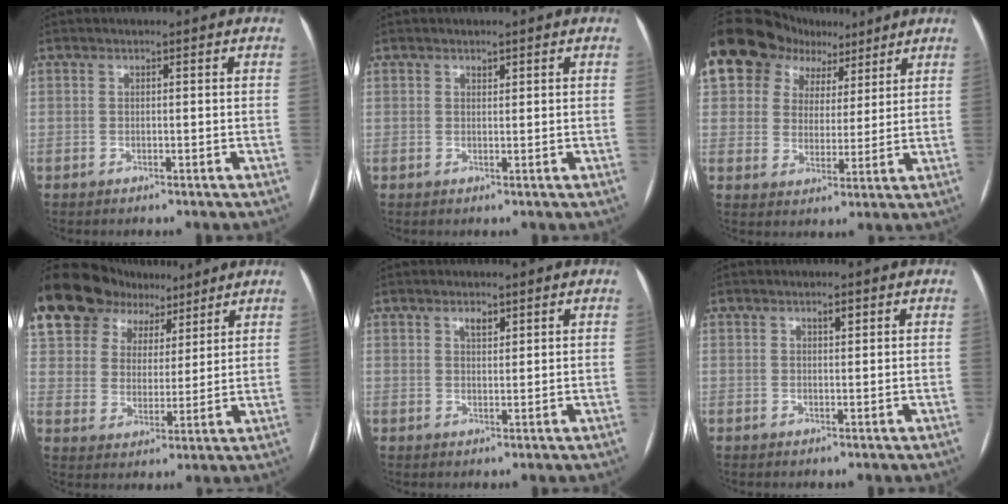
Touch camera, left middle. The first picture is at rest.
{"total": 0.7, "force": [0.5, 0.3, 0.3], "torque": [-0.007, -0.001, 0.009]}
{"total": 16.8, "force": [10.2, 11.7, 6.3], "torque": [-0.134, 0.069, 0.177]}
{"total": 20.7, "force": [14.3, 12.6, 8.0], "torque": [-0.196, 0.066, 0.256]}
{"total": 1.8, "force": [1.2, 0.8, 1.1], "torque": [-0.019, 0.002, 0.021]}
{"total": 1.2, "force": [0.7, 0.4, 0.9], "torque": [-0.015, 0.001, 0.012]}